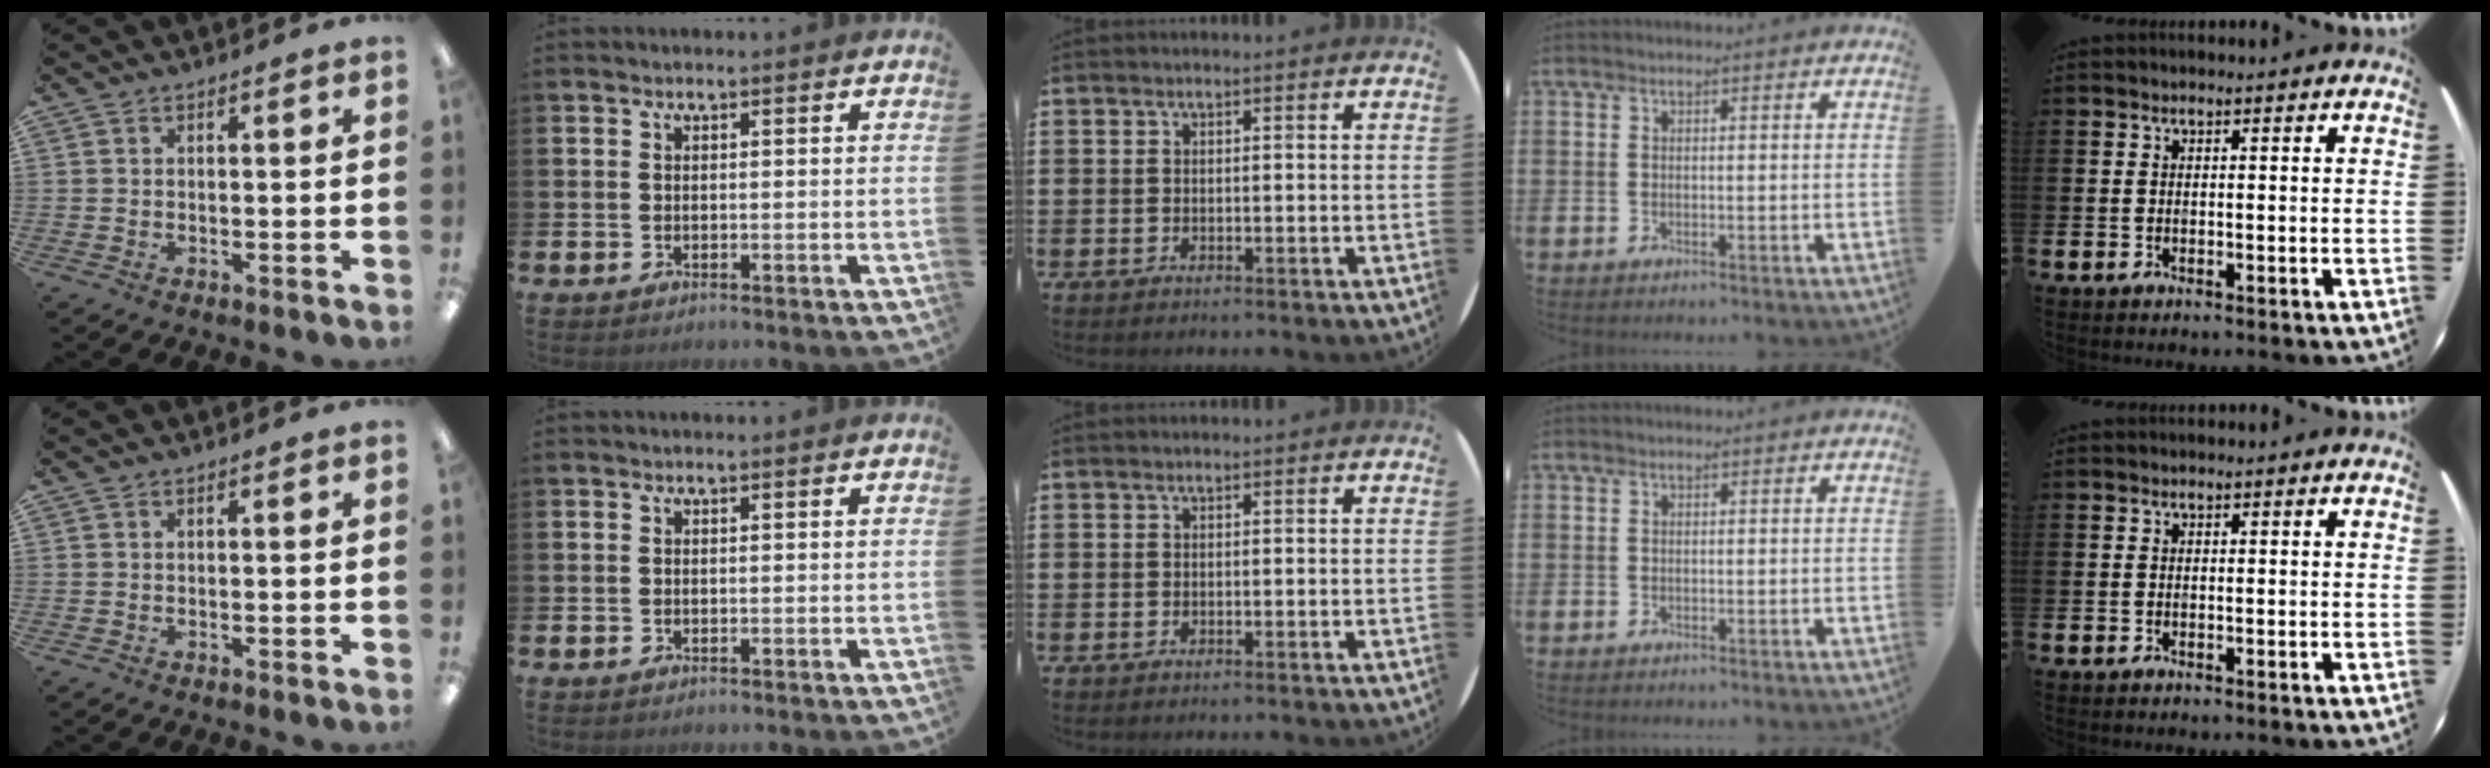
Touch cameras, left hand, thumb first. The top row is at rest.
{}